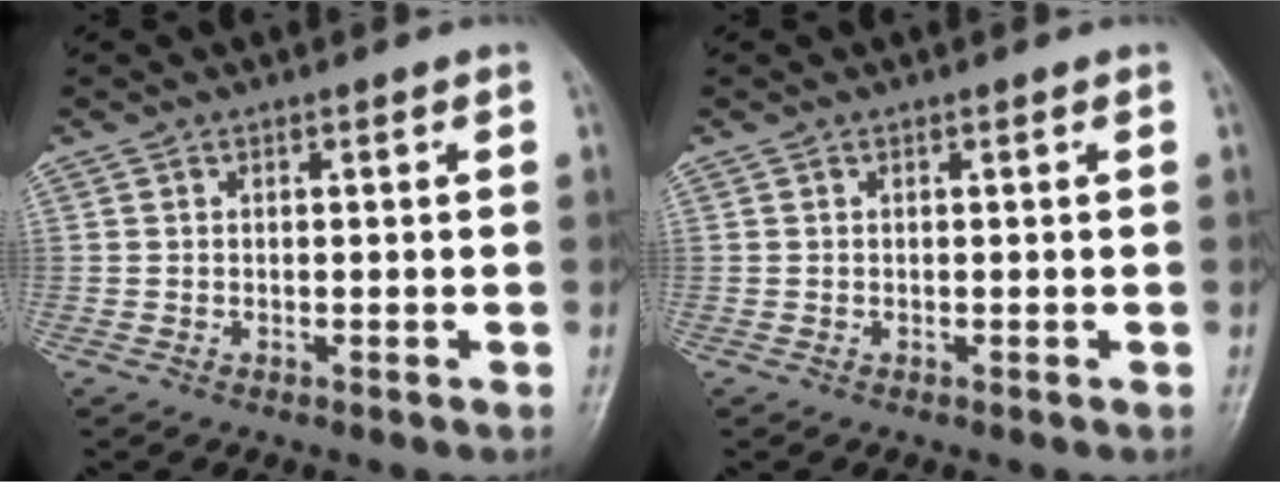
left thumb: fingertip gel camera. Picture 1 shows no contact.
{"total": 0.0}